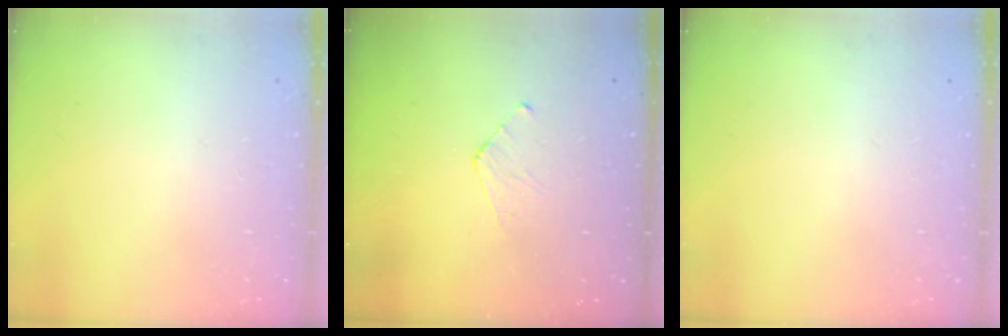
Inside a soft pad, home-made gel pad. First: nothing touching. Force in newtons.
{"total": 3.1, "press": 3.0, "slide": 0.3}
{"total": 0.0}